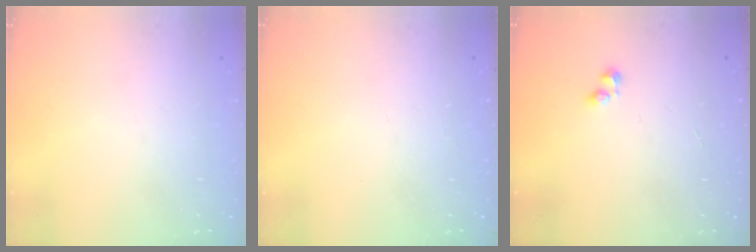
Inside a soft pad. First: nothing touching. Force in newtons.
{"total": 0.0}
{"total": 1.2, "press": 1.0, "slide": 0.6}